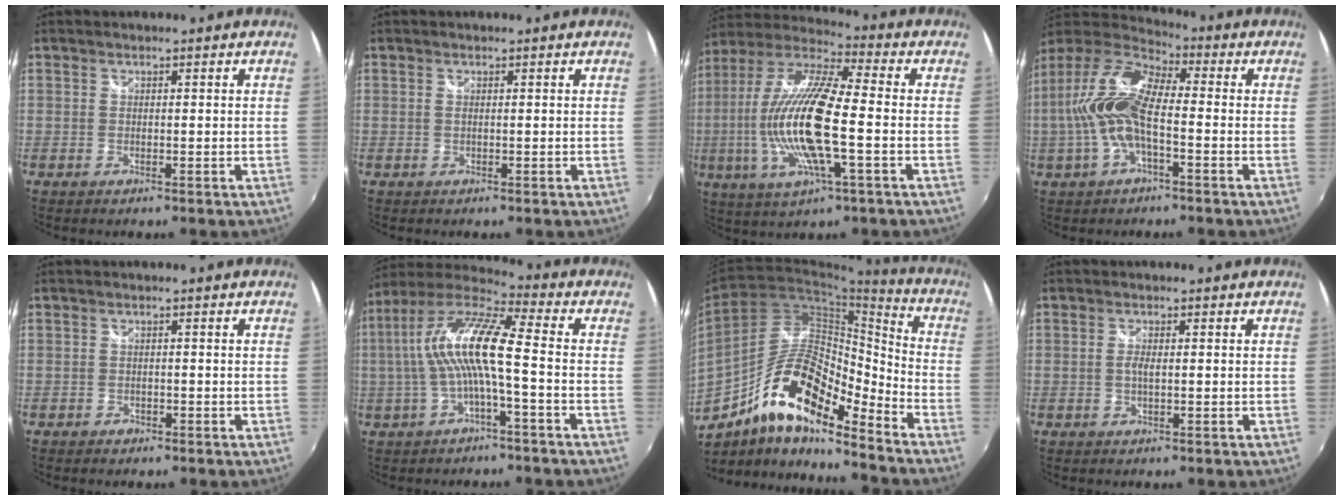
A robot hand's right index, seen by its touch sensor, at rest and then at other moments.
{"total": 0.0}
{"total": 19.4, "force": [-2.3, 4.2, 18.8], "torque": [-0.354, -0.011, -0.052]}
{"total": 14.1, "force": [-1.5, 5.1, 13.1], "torque": [-0.261, 0.008, -0.032]}
{"total": 1.4, "force": [-1.0, 0.9, 0.2], "torque": [-0.008, -0.001, -0.017]}
{"total": 13.3, "force": [-1.0, 1.7, 13.2], "torque": [-0.251, 0.014, -0.020]}
{"total": 18.3, "force": [-11.2, 5.7, 13.2], "torque": [-0.237, 0.004, -0.212]}
{"total": 1.3, "force": [-0.2, 0.3, 1.3], "torque": [-0.026, -0.002, -0.003]}